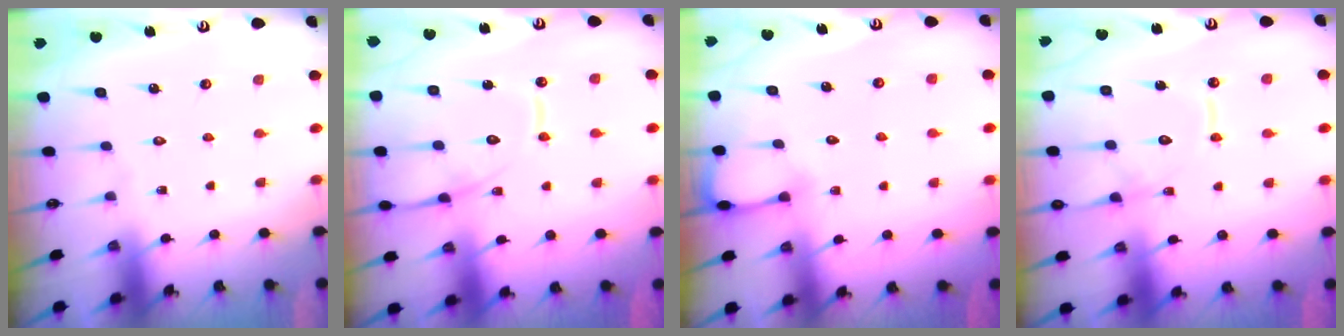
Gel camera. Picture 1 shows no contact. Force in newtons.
{"total": 12.8, "press": 12.7, "slide": 1.3}
{"total": 4.9, "press": 4.9, "slide": 0.5}
{"total": 12.5, "press": 12.5, "slide": 1.2}